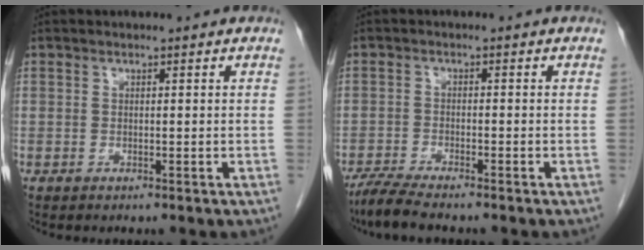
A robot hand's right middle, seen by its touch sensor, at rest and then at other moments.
{"total": 4.6, "force": [-4.0, 0.1, 2.4], "torque": [-0.050, -0.015, -0.074]}